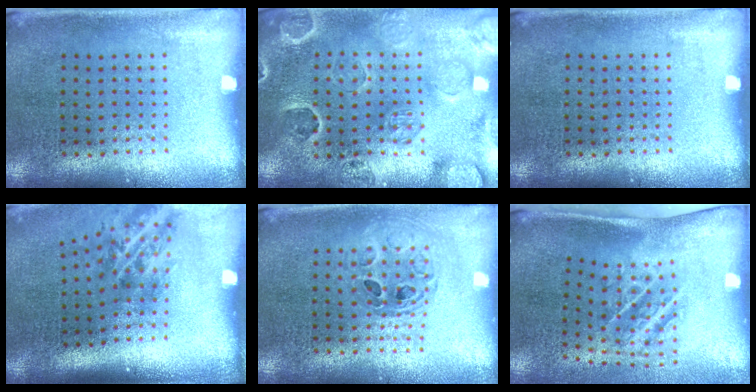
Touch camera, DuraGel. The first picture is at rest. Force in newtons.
{"total": 2.8, "press": 2.7, "slide": 0.5}
{"total": 0.0}
{"total": 2.0, "press": 1.2, "slide": 1.6}
{"total": 0.7, "press": 0.7, "slide": 0.1}
{"total": 2.1, "press": 1.3, "slide": 1.6}